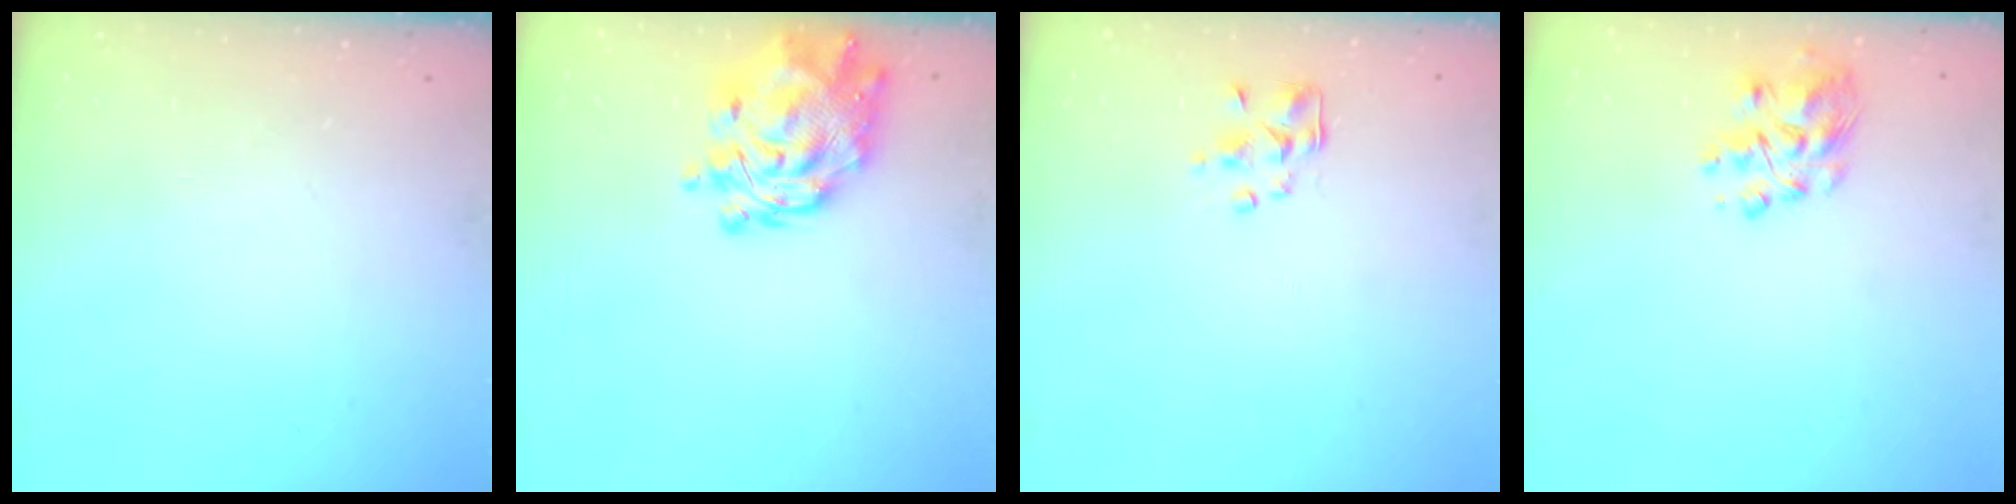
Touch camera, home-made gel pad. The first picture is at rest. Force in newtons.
{"total": 10.6, "press": 10.0, "slide": 3.5}
{"total": 2.4, "press": 2.3, "slide": 0.6}
{"total": 6.4, "press": 6.3, "slide": 0.8}